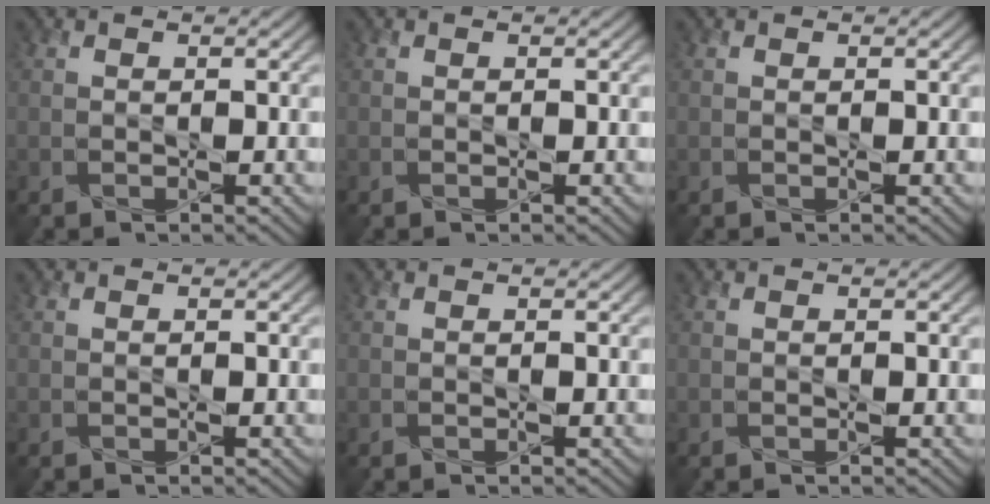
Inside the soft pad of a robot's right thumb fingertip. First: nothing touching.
{"total": 0.0}
{"total": 0.0}
{"total": 0.0}
{"total": 0.0}
{"total": 0.0}